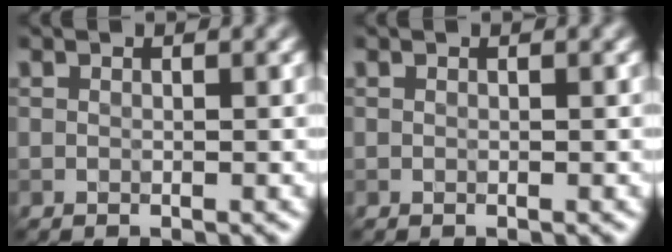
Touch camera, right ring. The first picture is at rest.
{"total": 0.0}